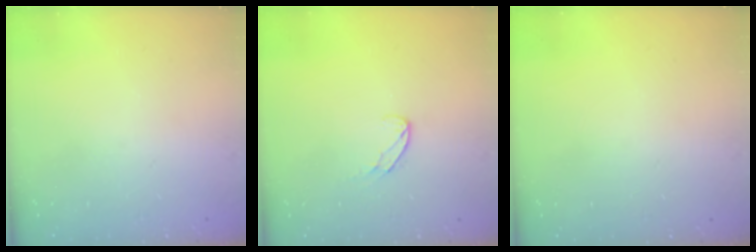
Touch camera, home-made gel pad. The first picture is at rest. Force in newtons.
{"total": 6.8, "press": 6.7, "slide": 0.5}
{"total": 0.0}